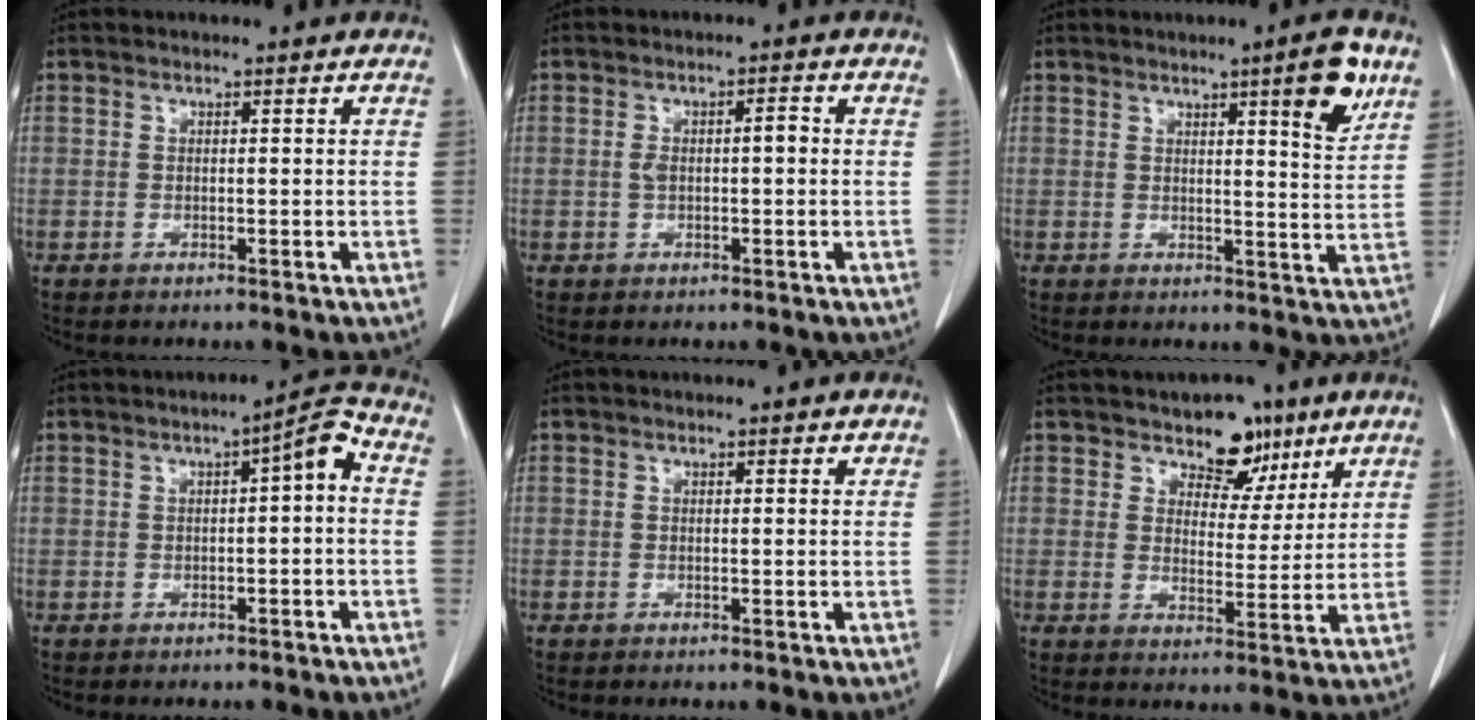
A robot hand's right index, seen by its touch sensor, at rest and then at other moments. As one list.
[{"total": 3.1, "force": [0.0, 1.2, 2.9], "torque": [-0.062, 0.016, 0.004]}, {"total": 6.9, "force": [4.1, 0.5, 5.6], "torque": [-0.071, -0.012, 0.052]}, {"total": 4.5, "force": [0.3, 0.7, 4.4], "torque": [-0.058, 0.018, -0.001]}, {"total": 0.9, "force": [0.8, 0.3, 0.3], "torque": [-0.009, 0.007, 0.007]}, {"total": 7.1, "force": [4.9, 4.1, 3.1], "torque": [-0.032, 0.001, 0.075]}]